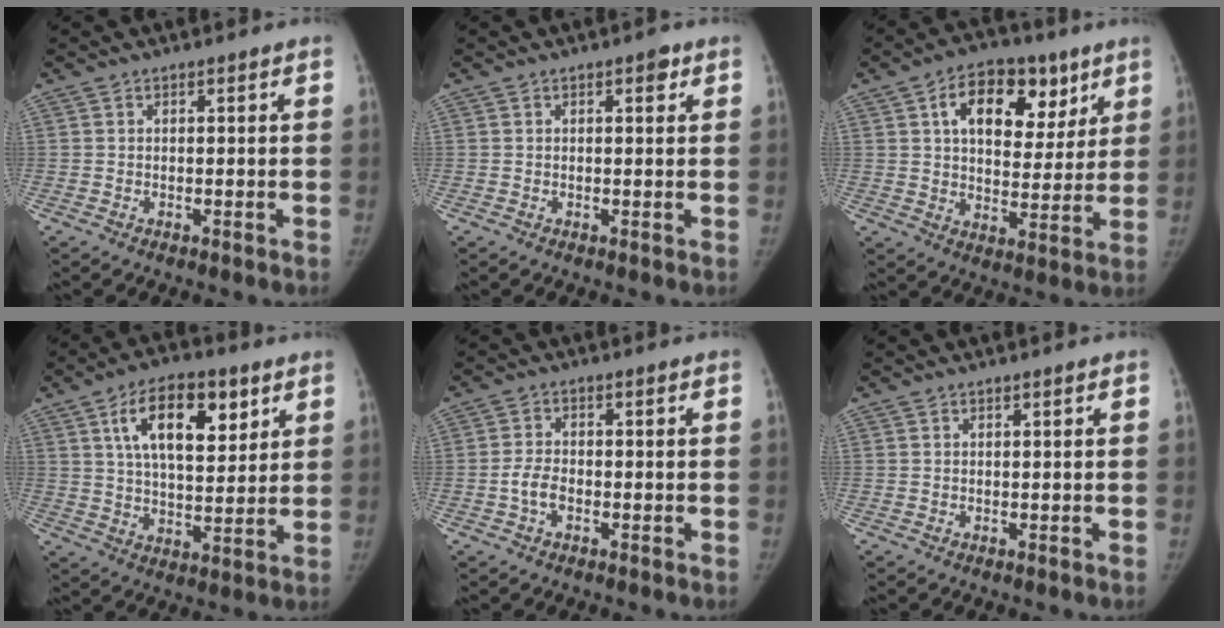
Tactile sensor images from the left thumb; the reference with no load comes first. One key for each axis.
{"total": 1.6, "fx": 0.8, "fy": 0.8, "fz": 1.1, "tx": -0.008, "ty": 0.000, "tz": 0.009}
{"total": 16.0, "fx": 7.1, "fy": 9.8, "fz": 10.5, "tx": -0.116, "ty": -0.011, "tz": 0.114}
{"total": 15.1, "fx": 6.5, "fy": 7.3, "fz": 11.5, "tx": -0.154, "ty": -0.021, "tz": 0.110}
{"total": 3.5, "fx": -1.2, "fy": 2.1, "fz": 2.5, "tx": -0.051, "ty": 0.013, "tz": -0.025}
{"total": 0.0}